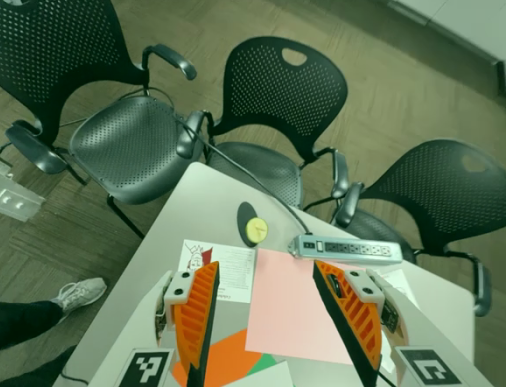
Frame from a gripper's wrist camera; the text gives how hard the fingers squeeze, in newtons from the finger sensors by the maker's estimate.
{"total": 0.0}